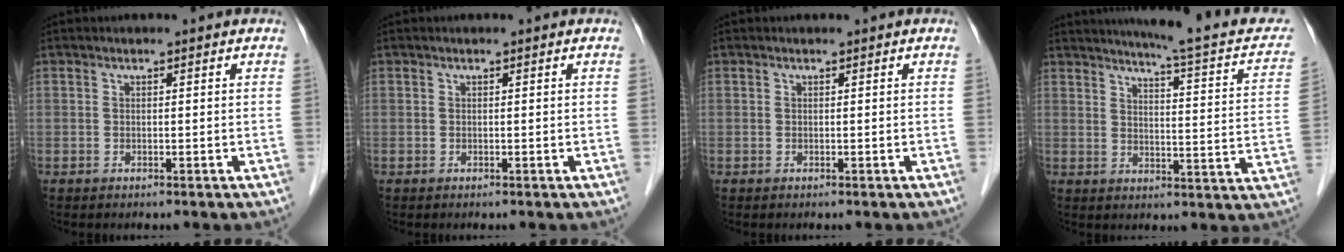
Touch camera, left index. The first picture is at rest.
{"total": 0.0}
{"total": 0.0}
{"total": 16.4, "force": [14.0, 1.7, 8.5], "torque": [-0.107, -0.024, 0.156]}